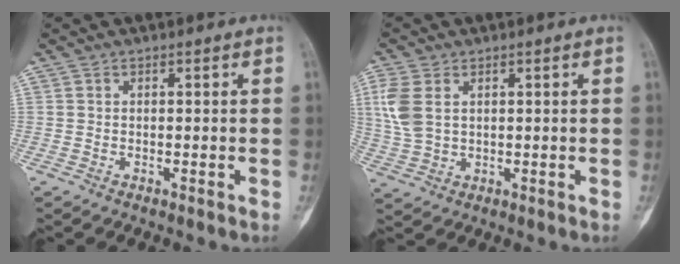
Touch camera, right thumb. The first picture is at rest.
{"total": 7.4, "force": [2.1, 4.8, 5.2], "torque": [-0.129, 0.000, 0.051]}